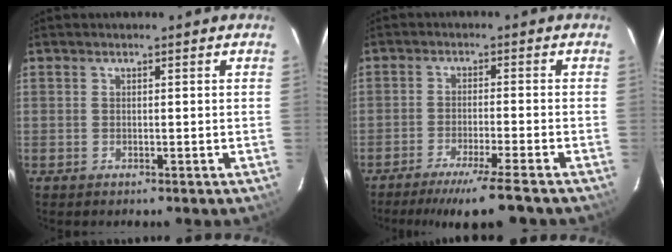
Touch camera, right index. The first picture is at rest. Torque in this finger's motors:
{"motor_torque": [1.03, -0.95, 0.29, 0.05]}